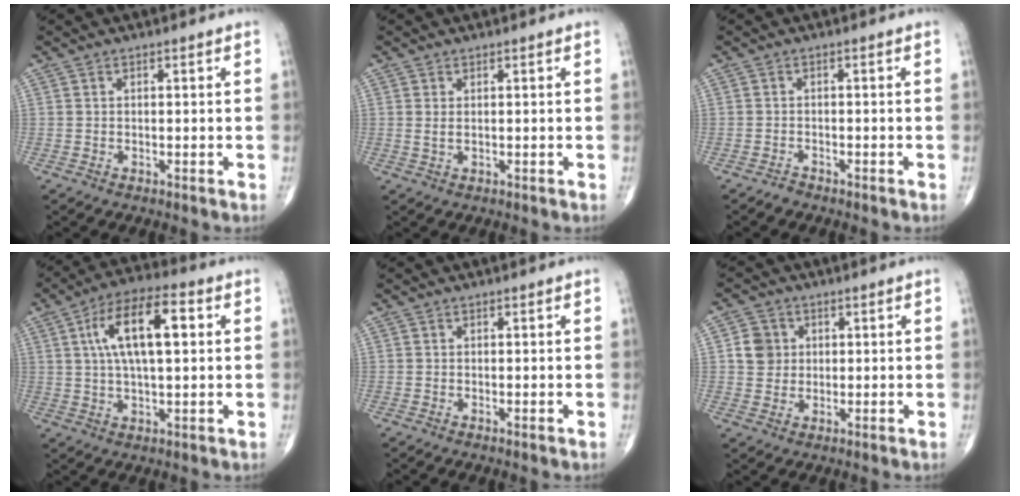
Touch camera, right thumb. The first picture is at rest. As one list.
[{"total": 1.2, "force": [0.3, 0.5, 1.0], "torque": [-0.024, 0.001, 0.011]}, {"total": 1.0, "force": [-0.9, 0.4, -0.1], "torque": [0.001, 0.003, -0.019]}, {"total": 13.9, "force": [3.3, 5.4, 12.4], "torque": [-0.213, 0.018, 0.051]}, {"total": 0.0}, {"total": 4.9, "force": [0.9, 4.5, 1.6], "torque": [-0.007, 0.001, 0.012]}]